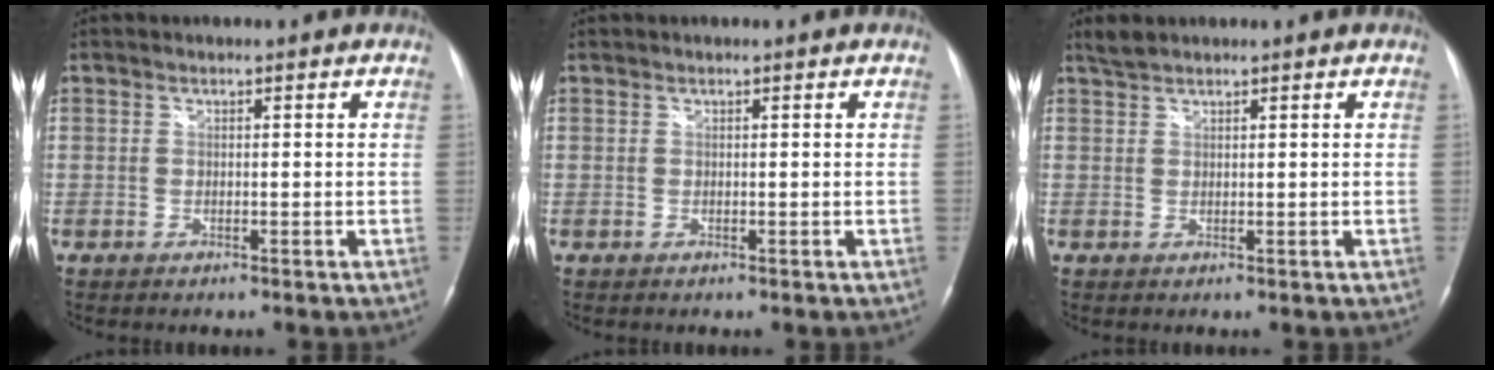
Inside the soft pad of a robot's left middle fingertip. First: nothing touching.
{"total": 0.0}
{"total": 1.8, "force": [1.7, 0.3, 0.5], "torque": [-0.016, 0.010, 0.037]}